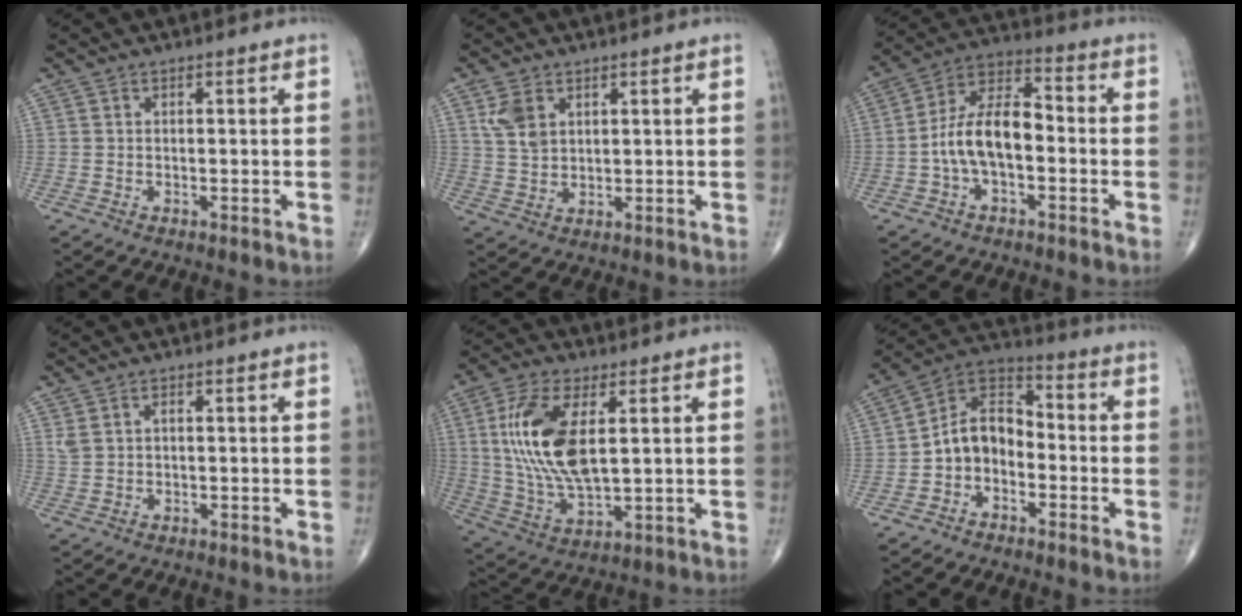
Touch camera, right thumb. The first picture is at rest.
{"total": 5.5, "force": [2.4, 3.6, 3.4], "torque": [-0.059, -0.005, 0.054]}
{"total": 11.8, "force": [-2.1, 6.2, 9.8], "torque": [-0.175, 0.044, -0.047]}
{"total": 2.2, "force": [0.6, 1.2, 1.6], "torque": [-0.041, 0.006, 0.018]}
{"total": 16.1, "force": [3.3, 7.2, 14.0], "torque": [-0.288, -0.012, 0.072]}
{"total": 9.6, "force": [-2.7, 6.9, 6.0], "torque": [-0.085, 0.051, -0.068]}